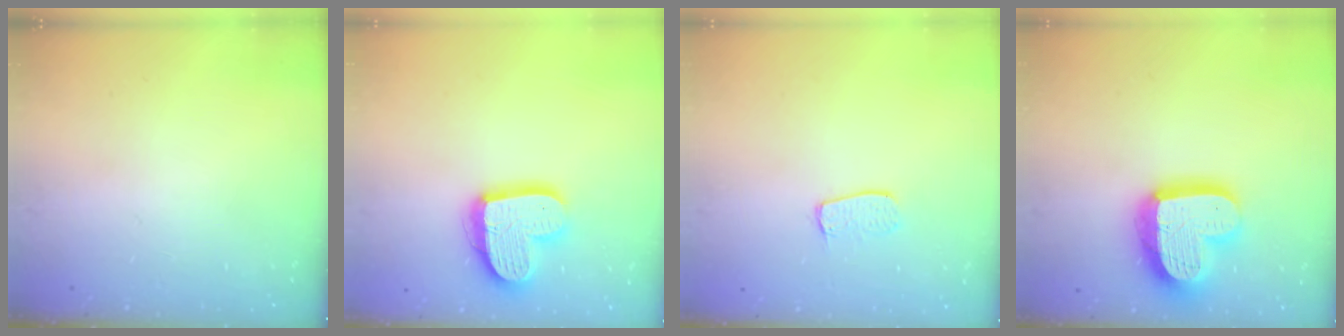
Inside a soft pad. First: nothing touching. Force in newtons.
{"total": 16.2, "press": 16.2, "slide": 1.1}
{"total": 6.6, "press": 6.6, "slide": 0.4}
{"total": 19.5, "press": 19.4, "slide": 1.7}